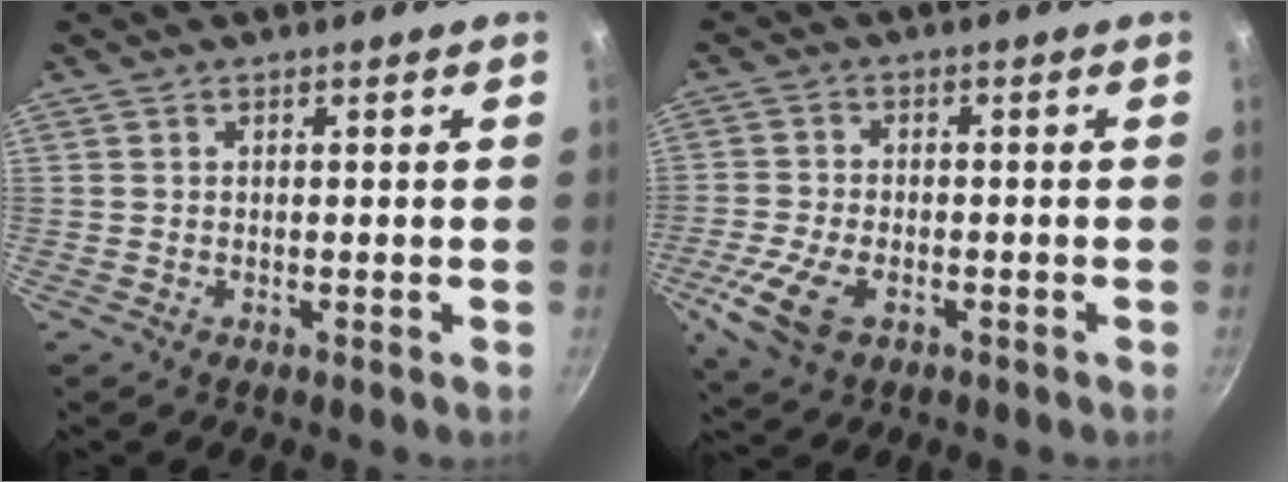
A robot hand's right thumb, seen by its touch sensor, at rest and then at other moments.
{"total": 8.9, "force": [-3.6, 4.9, 6.5], "torque": [-0.142, -0.002, -0.072]}